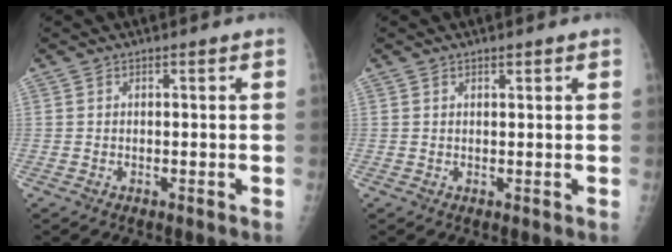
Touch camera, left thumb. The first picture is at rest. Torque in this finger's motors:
{"motor_torque": [0.09, 0.11, 0.07, 0.08, 0.03]}